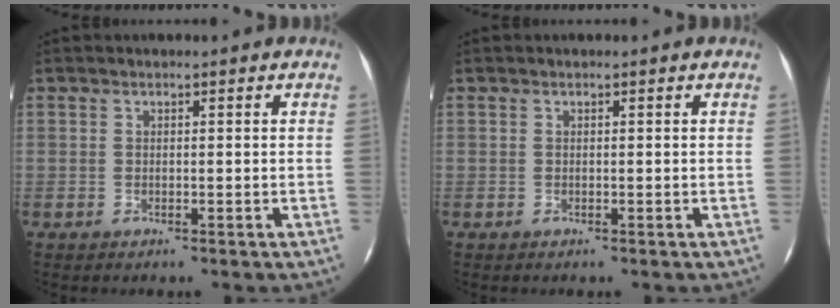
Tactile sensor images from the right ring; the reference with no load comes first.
{"total": 0.0}